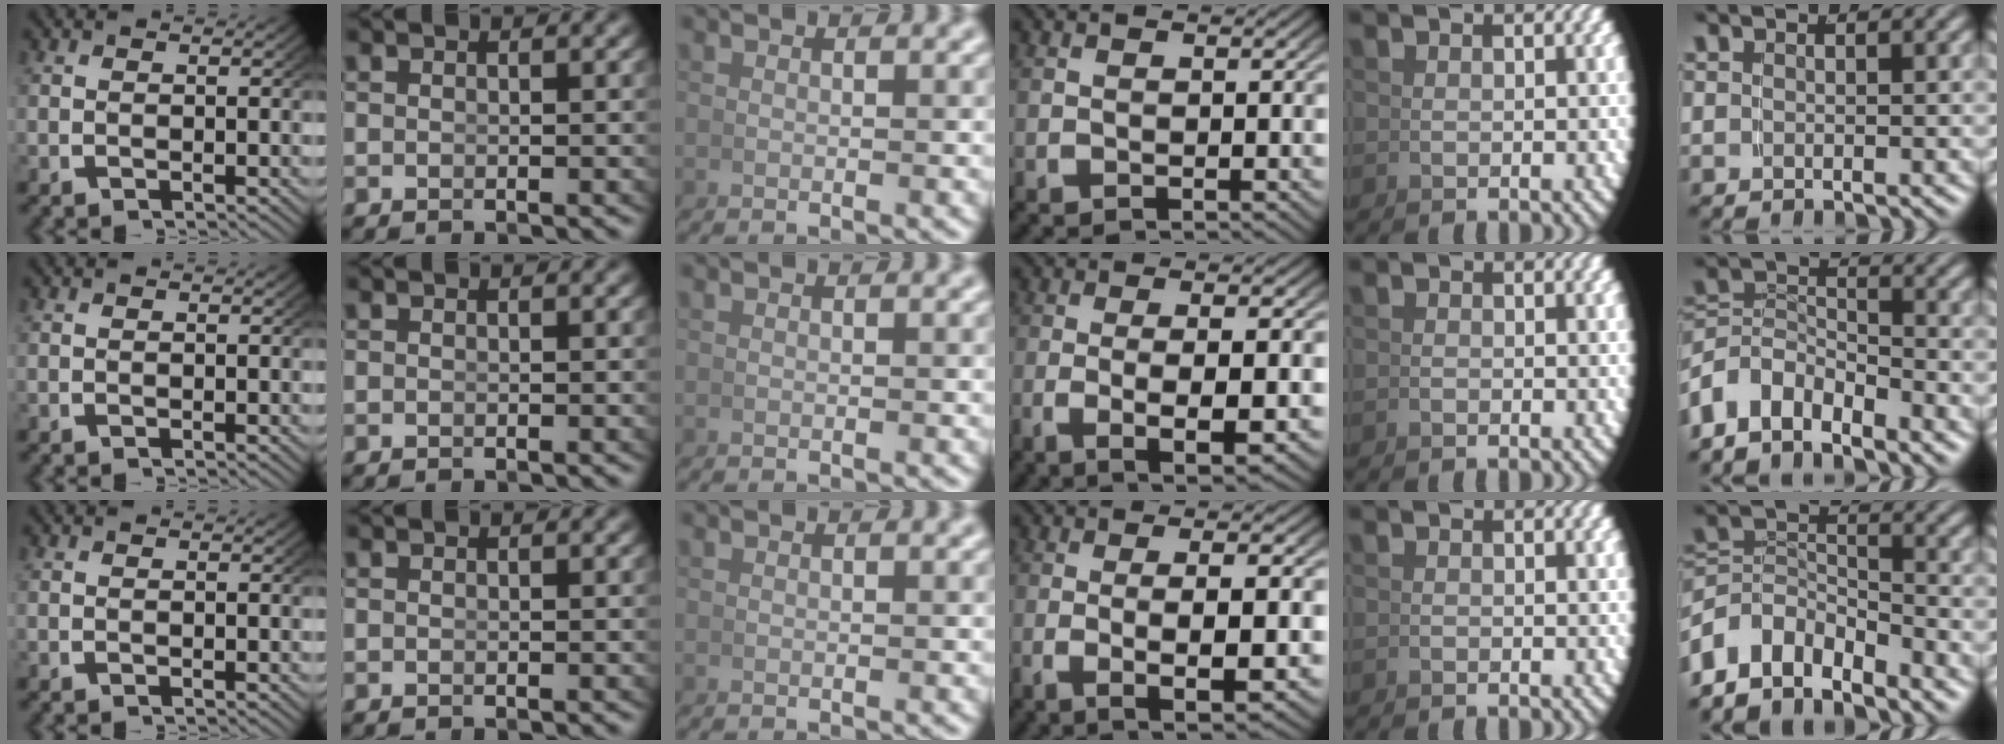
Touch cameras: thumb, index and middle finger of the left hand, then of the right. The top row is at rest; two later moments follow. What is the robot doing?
{"motion": "lift_and_place", "object": "hoodie"}